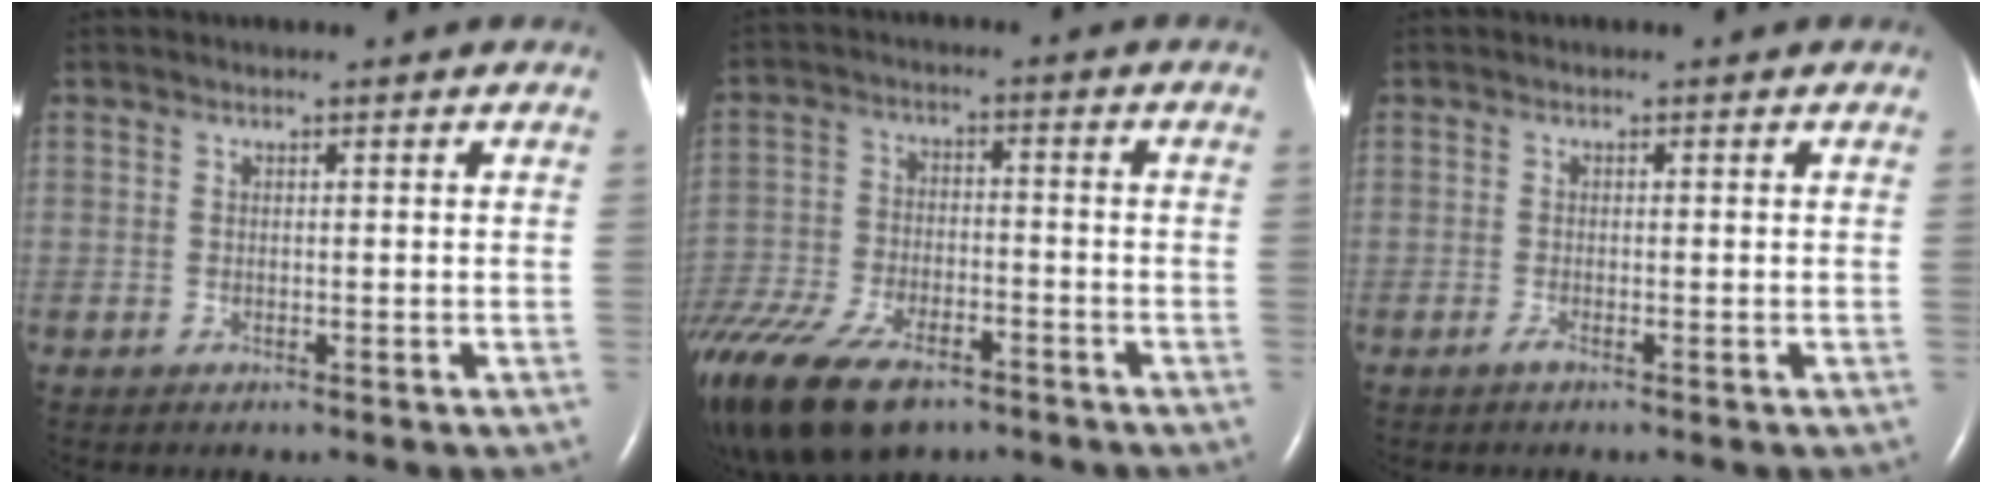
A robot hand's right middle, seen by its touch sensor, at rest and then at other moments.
{"total": 19.5, "force": [-13.2, 8.5, 11.5], "torque": [-0.283, -0.033, -0.230]}
{"total": 0.7, "force": [-0.5, -0.1, 0.4], "torque": [-0.012, -0.003, -0.011]}